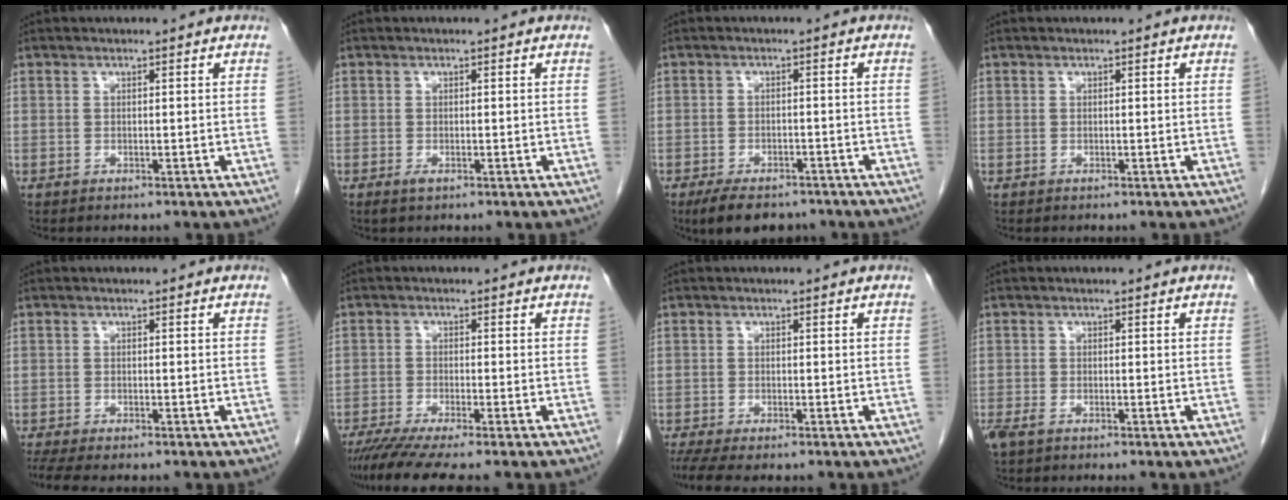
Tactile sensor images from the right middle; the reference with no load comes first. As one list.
[{"total": 0.9, "force": [-0.5, 0.3, 0.7], "torque": [-0.013, -0.002, -0.005]}, {"total": 8.3, "force": [-6.5, 3.5, 3.8], "torque": [-0.055, -0.002, -0.094]}, {"total": 0.0}, {"total": 6.6, "force": [-5.4, 1.6, 3.4], "torque": [-0.054, -0.009, -0.086]}, {"total": 7.5, "force": [-6.1, -0.5, 4.3], "torque": [-0.064, -0.021, -0.102]}, {"total": 5.8, "force": [-4.6, 1.3, 3.3], "torque": [-0.055, -0.011, -0.077]}, {"total": 2.3, "force": [-1.6, 0.8, 1.5], "torque": [-0.033, -0.005, -0.028]}]